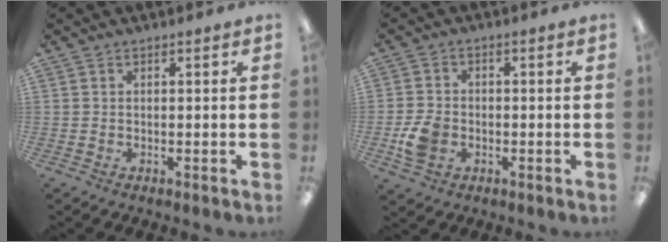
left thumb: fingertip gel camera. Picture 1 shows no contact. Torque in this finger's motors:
{"motor_torque": [-0.25, 0.36, 0.27, -0.27, 0.01]}